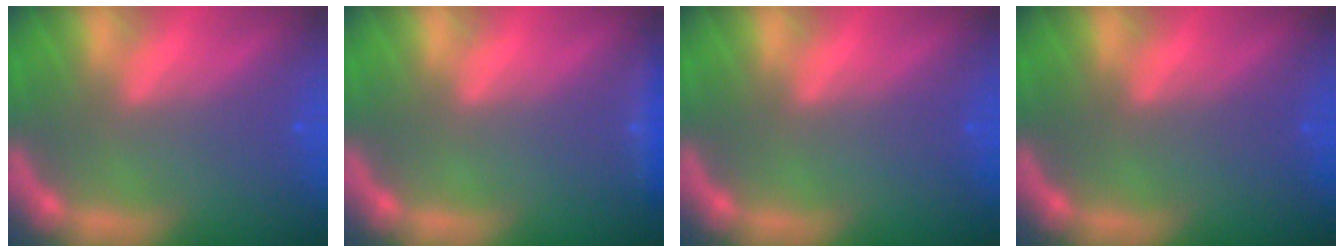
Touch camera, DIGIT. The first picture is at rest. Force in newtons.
{"total": 1.4}
{"total": 0.0}
{"total": 0.0}